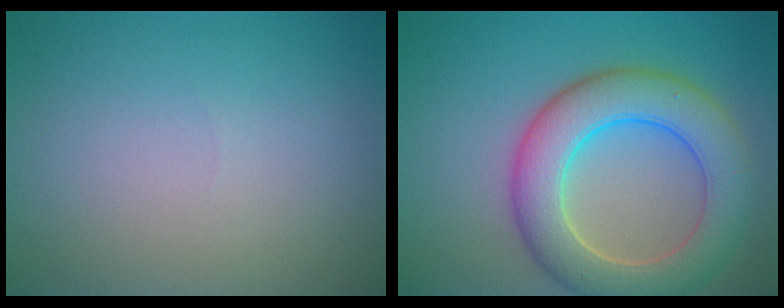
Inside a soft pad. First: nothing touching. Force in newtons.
{"total": 8.1, "press": 8.0, "slide": 0.7}